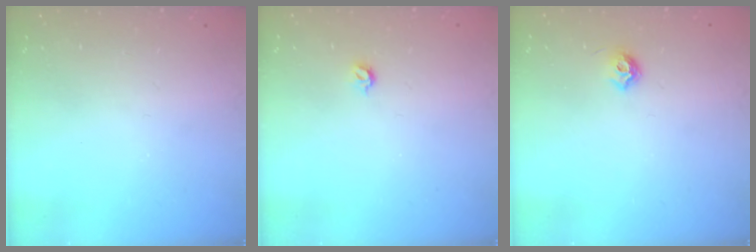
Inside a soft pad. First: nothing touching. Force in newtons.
{"total": 3.9, "press": 3.8, "slide": 0.7}
{"total": 6.1, "press": 6.0, "slide": 0.9}